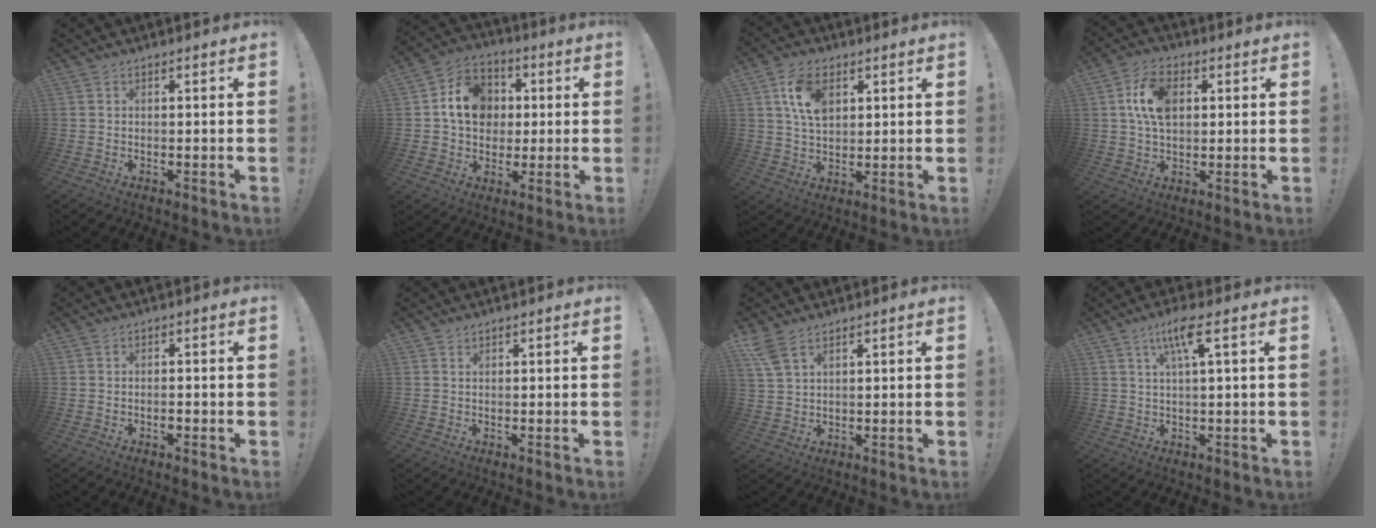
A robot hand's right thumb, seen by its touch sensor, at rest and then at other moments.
{"total": 13.5, "force": [2.0, 11.3, 7.0], "torque": [-0.103, 0.012, 0.048]}
{"total": 10.4, "force": [4.1, 6.7, 6.8], "torque": [-0.115, -0.003, 0.075]}
{"total": 11.1, "force": [2.6, 7.1, 8.2], "torque": [-0.161, 0.013, 0.050]}
{"total": 1.2, "force": [-0.9, 0.5, 0.7], "torque": [-0.018, 0.004, -0.012]}
{"total": 0.6, "force": [0.5, 0.2, 0.2], "torque": [-0.003, -0.001, 0.011]}
{"total": 6.0, "force": [3.9, 2.4, 3.9], "torque": [-0.078, -0.013, 0.077]}
{"total": 7.5, "force": [2.9, 0.7, 6.9], "torque": [-0.126, 0.000, 0.043]}